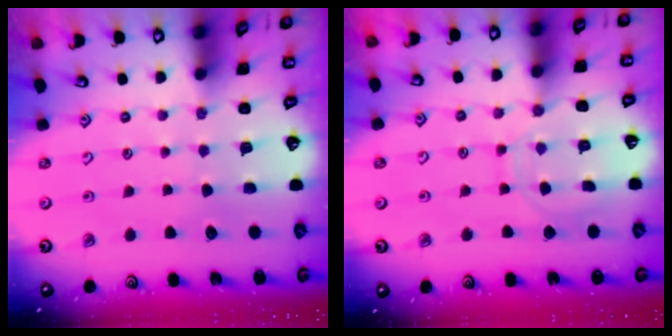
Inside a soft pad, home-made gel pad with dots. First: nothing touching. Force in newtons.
{"total": 9.3, "press": 9.2, "slide": 0.8}